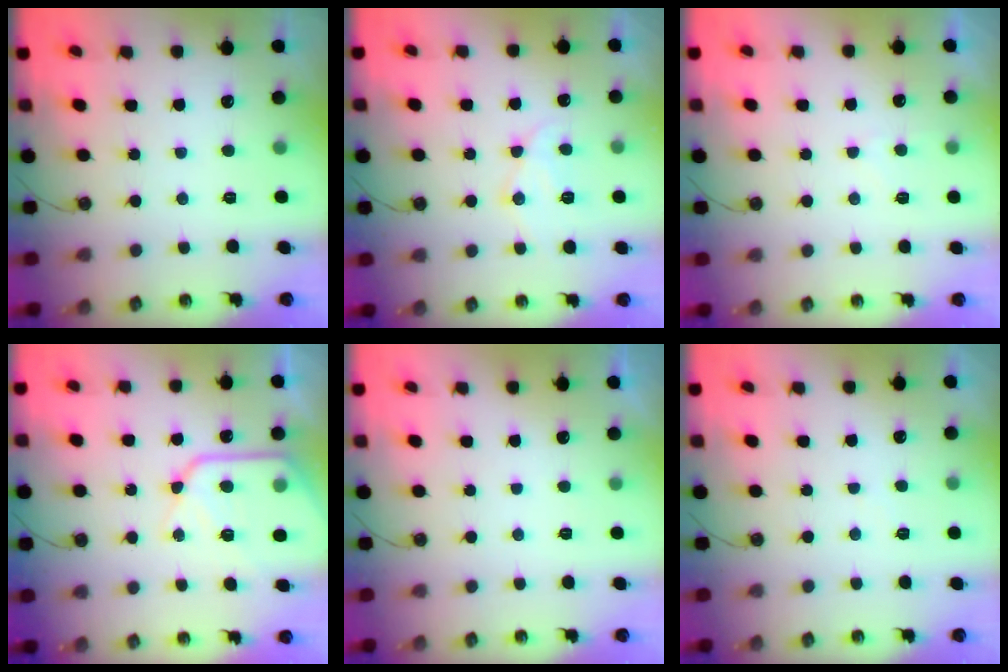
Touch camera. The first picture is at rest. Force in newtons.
{"total": 12.2, "press": 12.1, "slide": 1.0}
{"total": 3.8, "press": 3.8, "slide": 0.5}
{"total": 13.8, "press": 13.7, "slide": 1.4}
{"total": 0.0}
{"total": 2.6, "press": 2.6, "slide": 0.4}